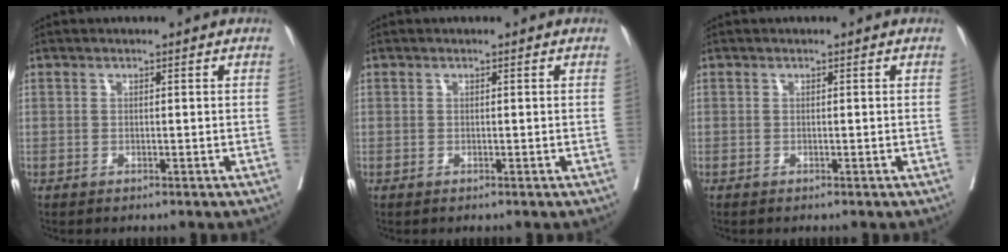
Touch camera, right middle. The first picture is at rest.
{"total": 0.0}
{"total": 0.0}